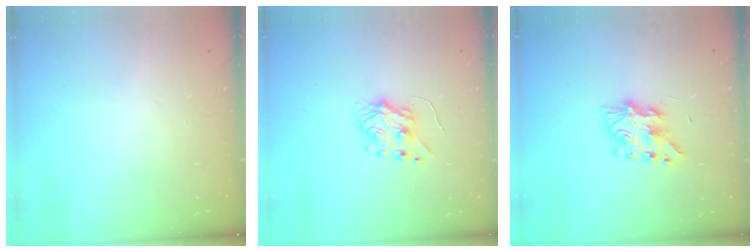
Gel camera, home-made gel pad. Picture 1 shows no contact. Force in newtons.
{"total": 6.0, "press": 6.0, "slide": 0.6}
{"total": 7.9, "press": 7.9, "slide": 0.7}